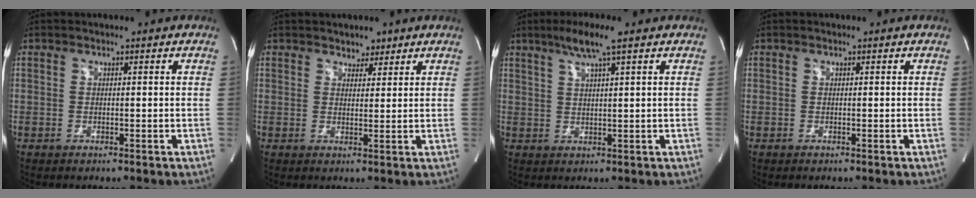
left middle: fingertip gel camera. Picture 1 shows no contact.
{"total": 2.2, "force": [1.7, 1.3, 0.5], "torque": [-0.002, 0.000, 0.025]}
{"total": 5.4, "force": [3.4, -0.3, 4.1], "torque": [-0.085, 0.005, 0.065]}
{"total": 0.0}